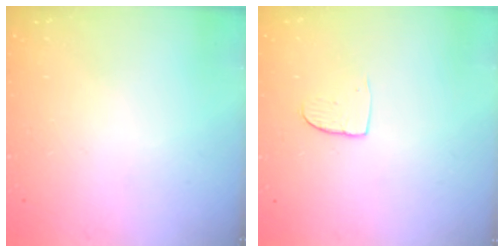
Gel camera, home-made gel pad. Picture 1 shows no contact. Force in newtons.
{"total": 4.1, "press": 4.1, "slide": 0.3}